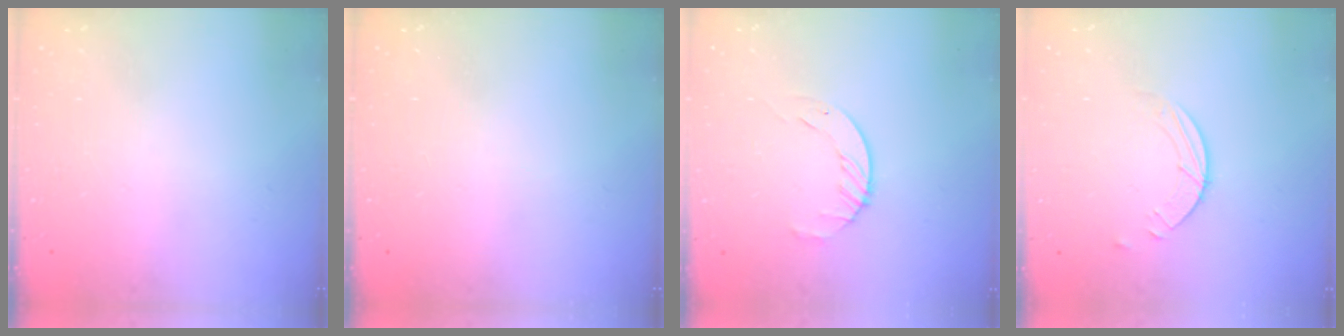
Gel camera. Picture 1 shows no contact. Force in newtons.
{"total": 0.0}
{"total": 3.5, "press": 3.4, "slide": 0.4}
{"total": 2.6, "press": 2.6, "slide": 0.3}